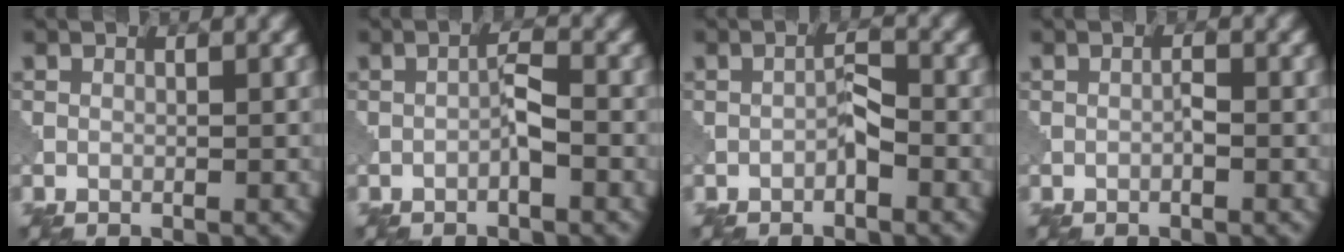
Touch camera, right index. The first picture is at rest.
{"total": 1.6, "force": [-0.8, 0.2, 1.4], "torque": [-0.027, 0.008, -0.016]}
{"total": 1.6, "force": [-0.9, 0.4, 1.3], "torque": [-0.023, 0.007, -0.017]}
{"total": 0.7, "force": [-0.3, 0.2, 0.6], "torque": [-0.012, 0.003, -0.007]}